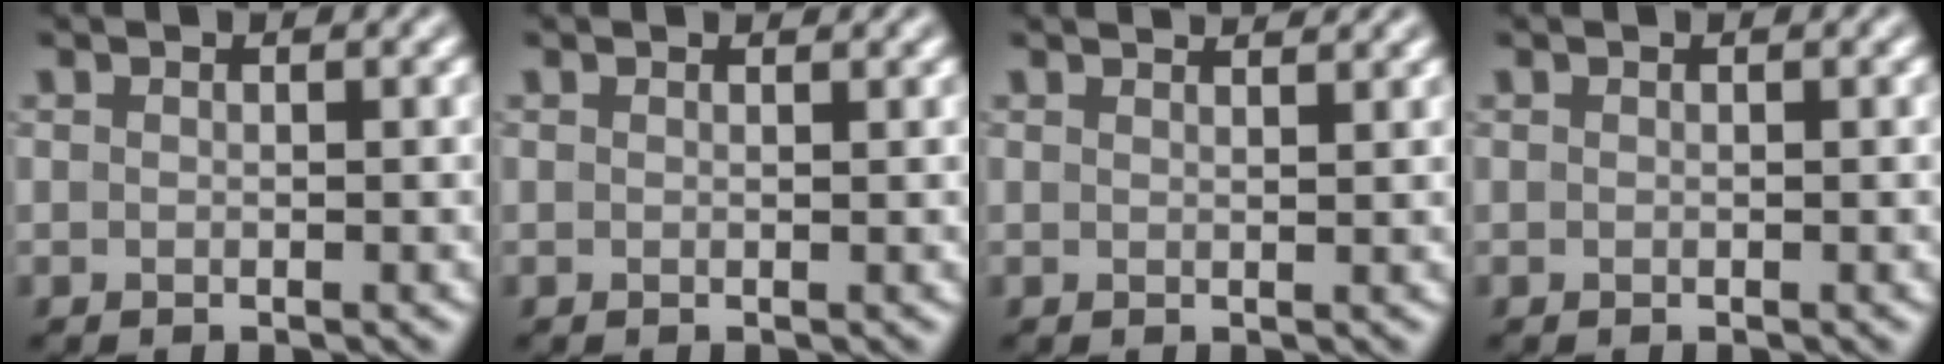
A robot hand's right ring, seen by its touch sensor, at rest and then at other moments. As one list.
[{"total": 0.5, "force": [0.5, 0.0, 0.1], "torque": [-0.001, -0.002, 0.008]}, {"total": 2.3, "force": [2.2, 0.4, 0.7], "torque": [-0.003, 0.005, 0.016]}, {"total": 0.0}]